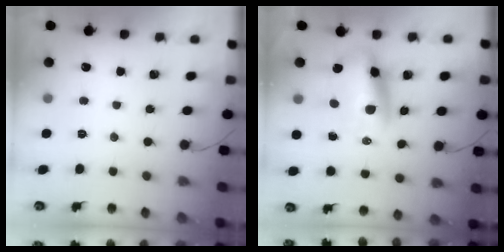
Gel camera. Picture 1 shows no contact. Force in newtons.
{"total": 9.7, "press": 9.4, "slide": 2.4}